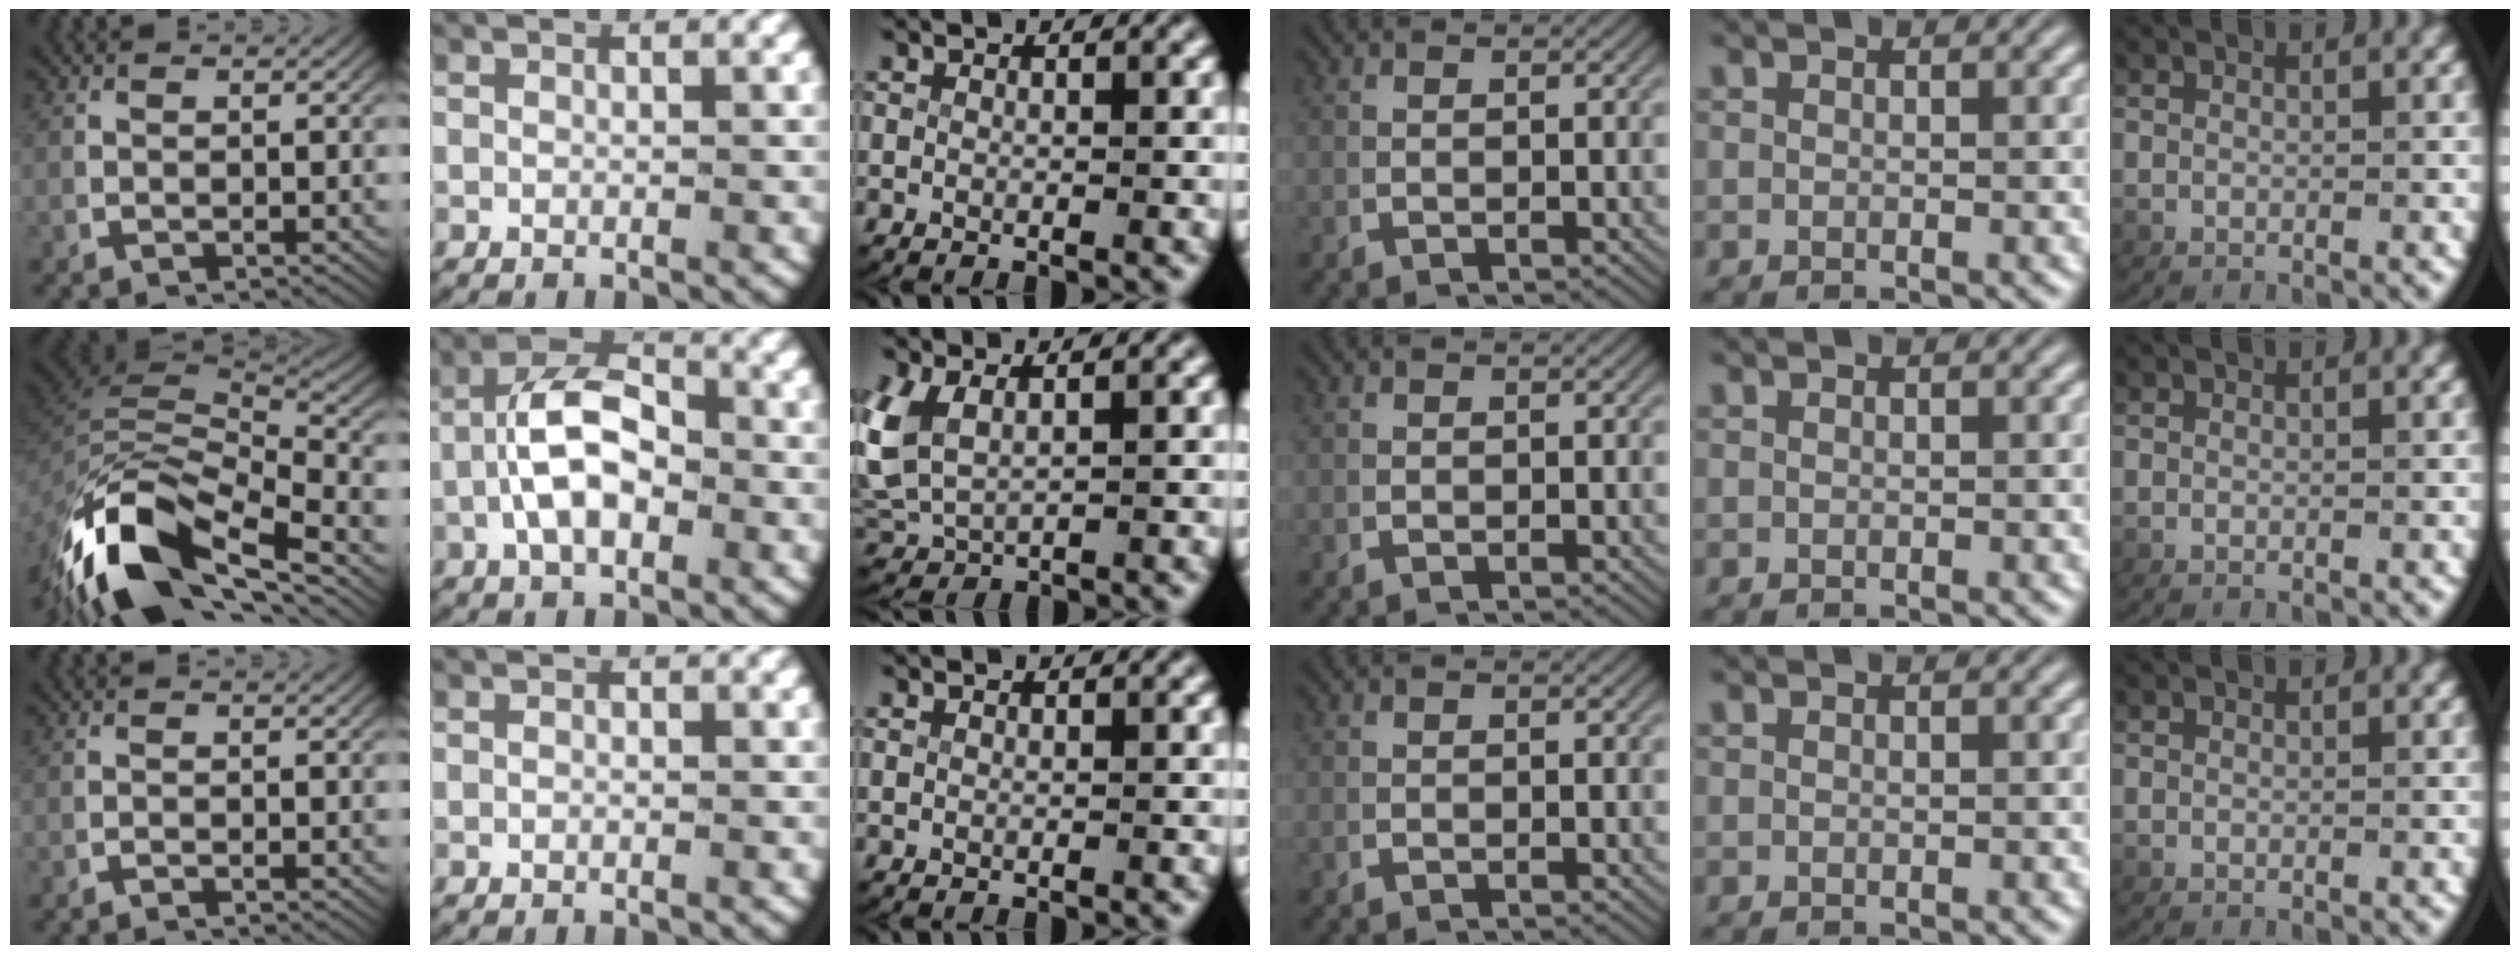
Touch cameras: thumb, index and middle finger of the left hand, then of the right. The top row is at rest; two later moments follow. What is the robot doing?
{"motion": "lift_and_place", "object": "scissors"}